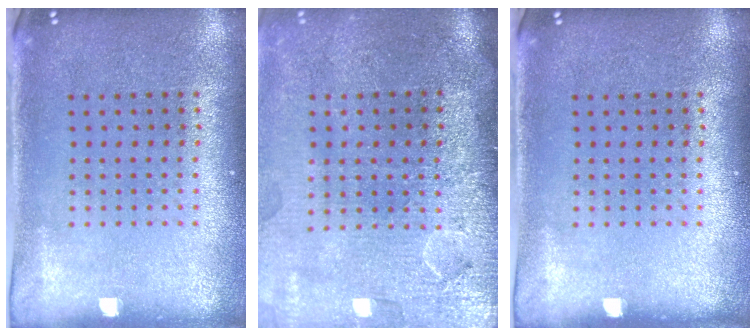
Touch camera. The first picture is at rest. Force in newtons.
{"total": 4.3, "press": 3.7, "slide": 2.2}
{"total": 0.0}